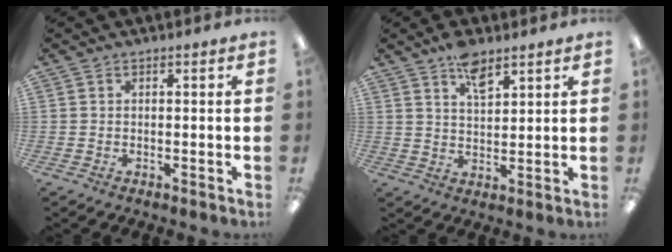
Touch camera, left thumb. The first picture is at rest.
{"total": 6.7, "force": [4.7, 2.9, 3.9], "torque": [-0.063, -0.020, 0.081]}